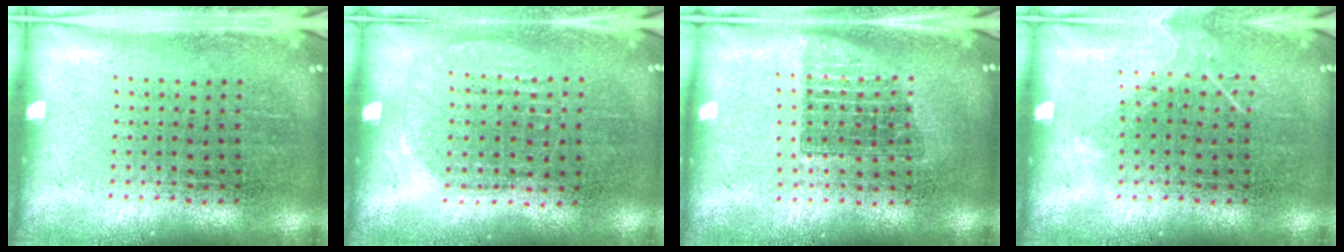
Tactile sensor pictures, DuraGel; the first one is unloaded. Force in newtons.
{"total": 1.0, "press": 0.9, "slide": 0.3}
{"total": 1.3, "press": 1.1, "slide": 0.8}
{"total": 1.0, "press": 0.9, "slide": 0.3}